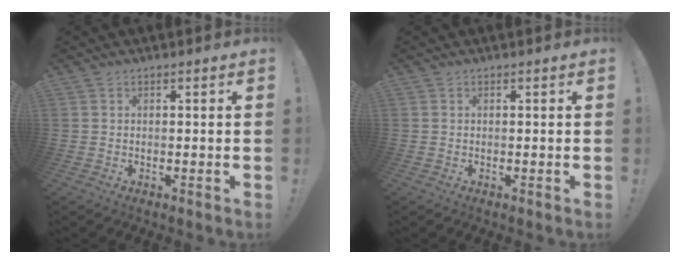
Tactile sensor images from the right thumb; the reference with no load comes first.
{"total": 0.0}